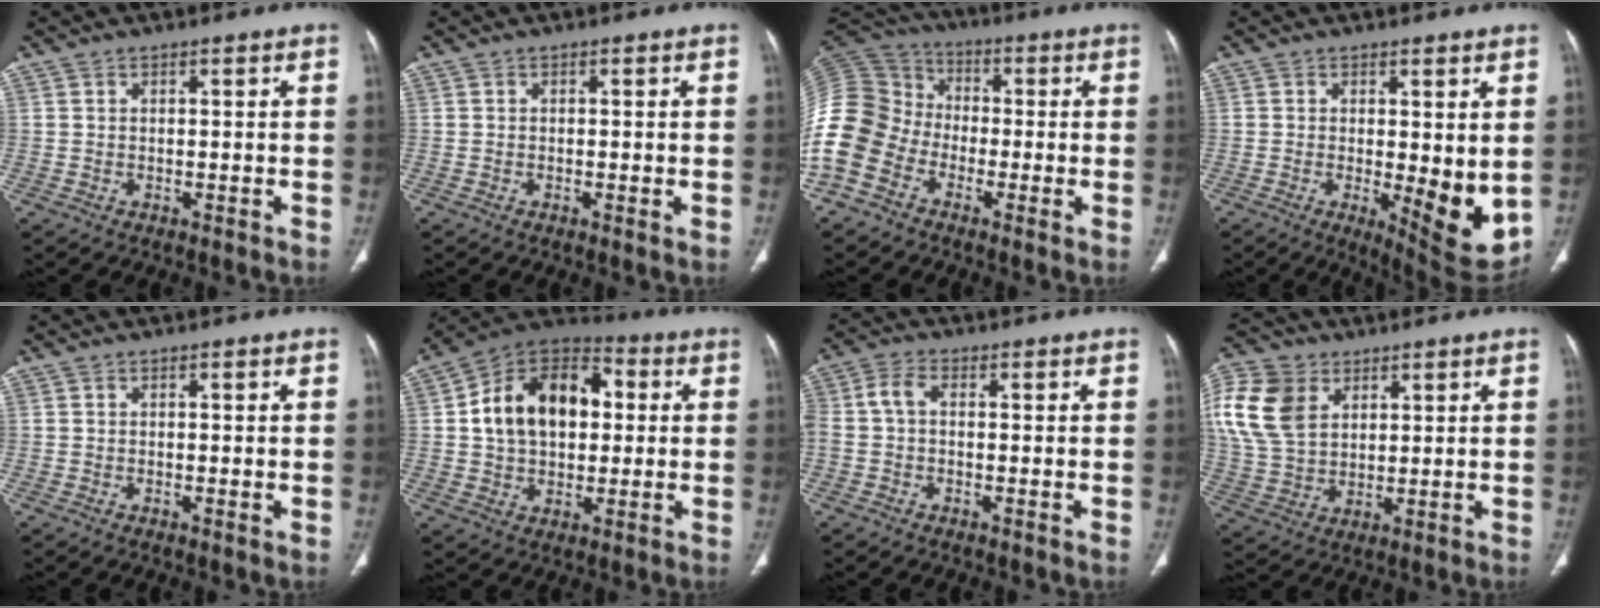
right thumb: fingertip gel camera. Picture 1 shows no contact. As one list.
[{"total": 0.9, "force": [-0.2, 0.3, 0.9], "torque": [-0.015, -0.003, -0.004]}, {"total": 18.4, "force": [-6.7, 14.7, 9.0], "torque": [-0.214, 0.061, -0.134]}, {"total": 10.5, "force": [-1.1, 3.6, 9.8], "torque": [-0.122, -0.028, -0.006]}, {"total": 0.6, "force": [-0.1, 0.2, 0.6], "torque": [-0.010, -0.002, -0.002]}, {"total": 17.7, "force": [2.4, 12.1, 12.7], "torque": [-0.173, 0.026, 0.033]}, {"total": 5.0, "force": [-0.2, 3.1, 3.9], "torque": [-0.089, 0.018, -0.010]}, {"total": 14.9, "force": [5.0, 10.7, 9.0], "torque": [-0.181, -0.004, 0.100]}]